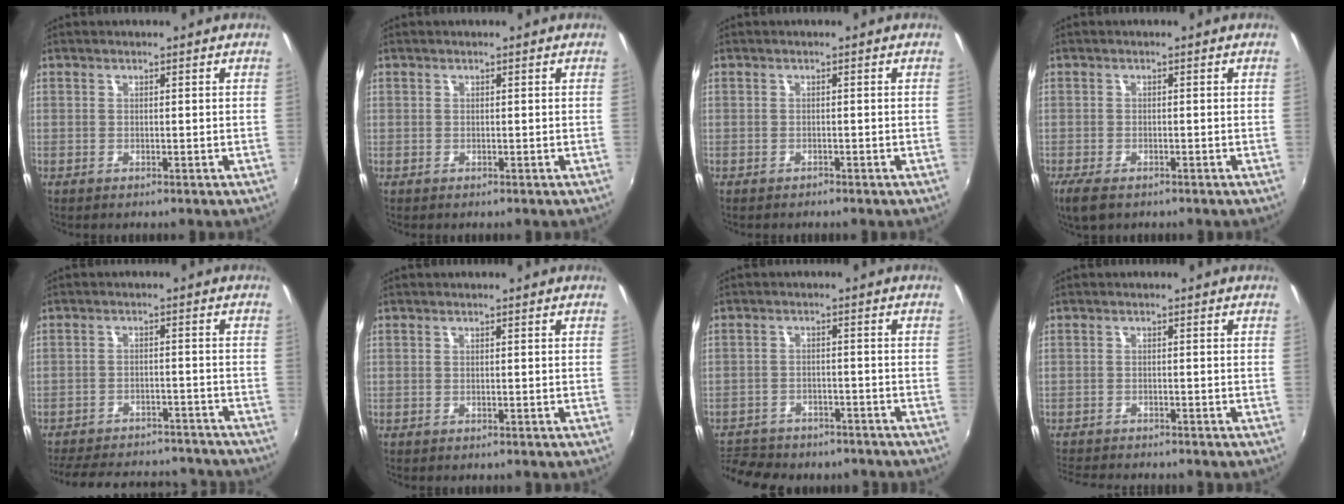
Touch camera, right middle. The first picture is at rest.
{"total": 0.6, "force": [-0.1, 0.5, -0.1], "torque": [0.001, 0.000, -0.002]}
{"total": 0.6, "force": [-0.6, 0.1, 0.0], "torque": [-0.001, -0.001, -0.010]}
{"total": 4.1, "force": [-2.9, 1.6, 2.6], "torque": [-0.061, -0.017, -0.052]}
{"total": 23.2, "force": [-20.2, 7.7, 8.3], "torque": [-0.182, 0.014, -0.256]}
{"total": 0.6, "force": [-0.5, 0.3, 0.2], "torque": [-0.005, -0.002, -0.008]}
{"total": 13.7, "force": [-11.4, 6.0, 4.8], "torque": [-0.125, -0.006, -0.164]}
{"total": 7.4, "force": [-6.9, 1.3, 2.4], "torque": [-0.068, -0.019, -0.111]}